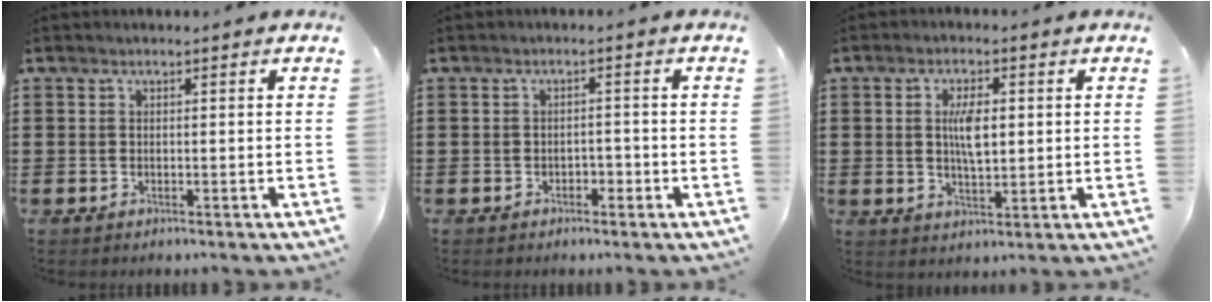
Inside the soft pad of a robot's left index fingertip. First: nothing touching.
{"total": 1.4, "force": [-1.0, 0.8, 0.5], "torque": [-0.016, 0.001, -0.024]}
{"total": 5.3, "force": [0.9, 2.1, 4.7], "torque": [-0.089, 0.007, 0.010]}